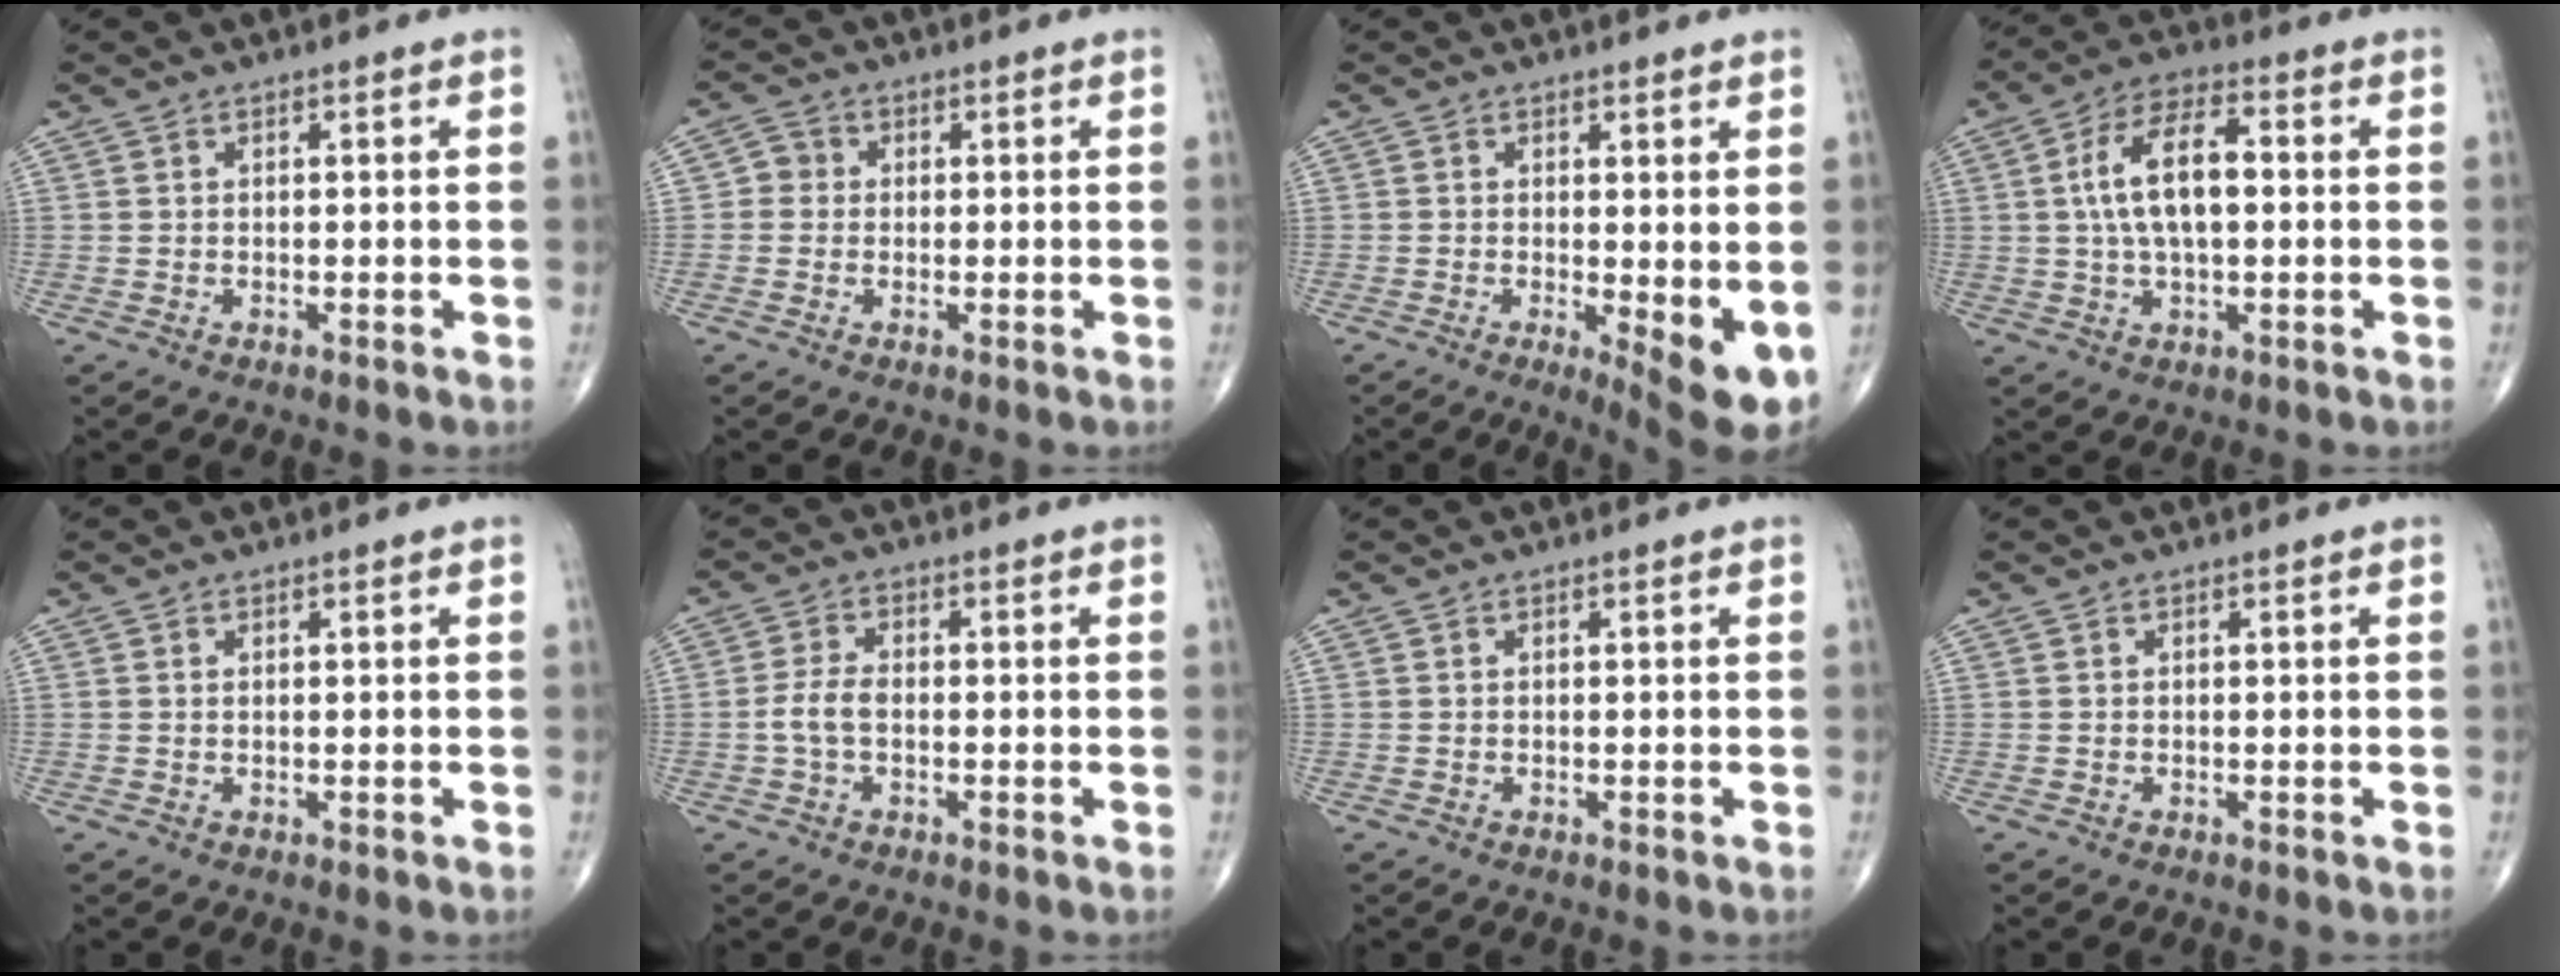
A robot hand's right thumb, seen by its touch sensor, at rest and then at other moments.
{"total": 2.9, "force": [0.0, 2.7, 1.0], "torque": [0.000, 0.006, -0.010]}
{"total": 7.3, "force": [-1.1, 2.2, 6.9], "torque": [-0.096, -0.020, -0.013]}
{"total": 11.6, "force": [0.9, 5.5, 10.2], "torque": [-0.190, 0.020, 0.010]}
{"total": 0.0}
{"total": 3.9, "force": [-0.8, 2.1, 3.2], "torque": [-0.074, 0.013, -0.020]}
{"total": 0.0}
{"total": 0.0}